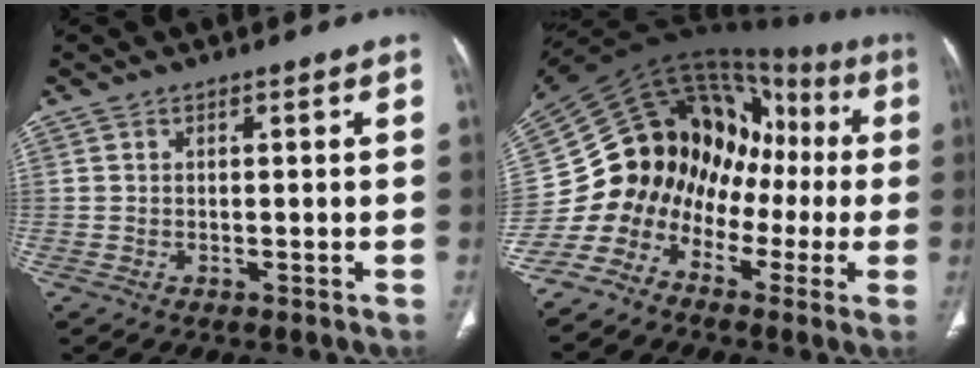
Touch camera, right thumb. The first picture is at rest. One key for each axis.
{"total": 18.7, "fx": -6.5, "fy": 14.6, "fz": 9.8, "tx": -0.124, "ty": 0.118, "tz": -0.116}